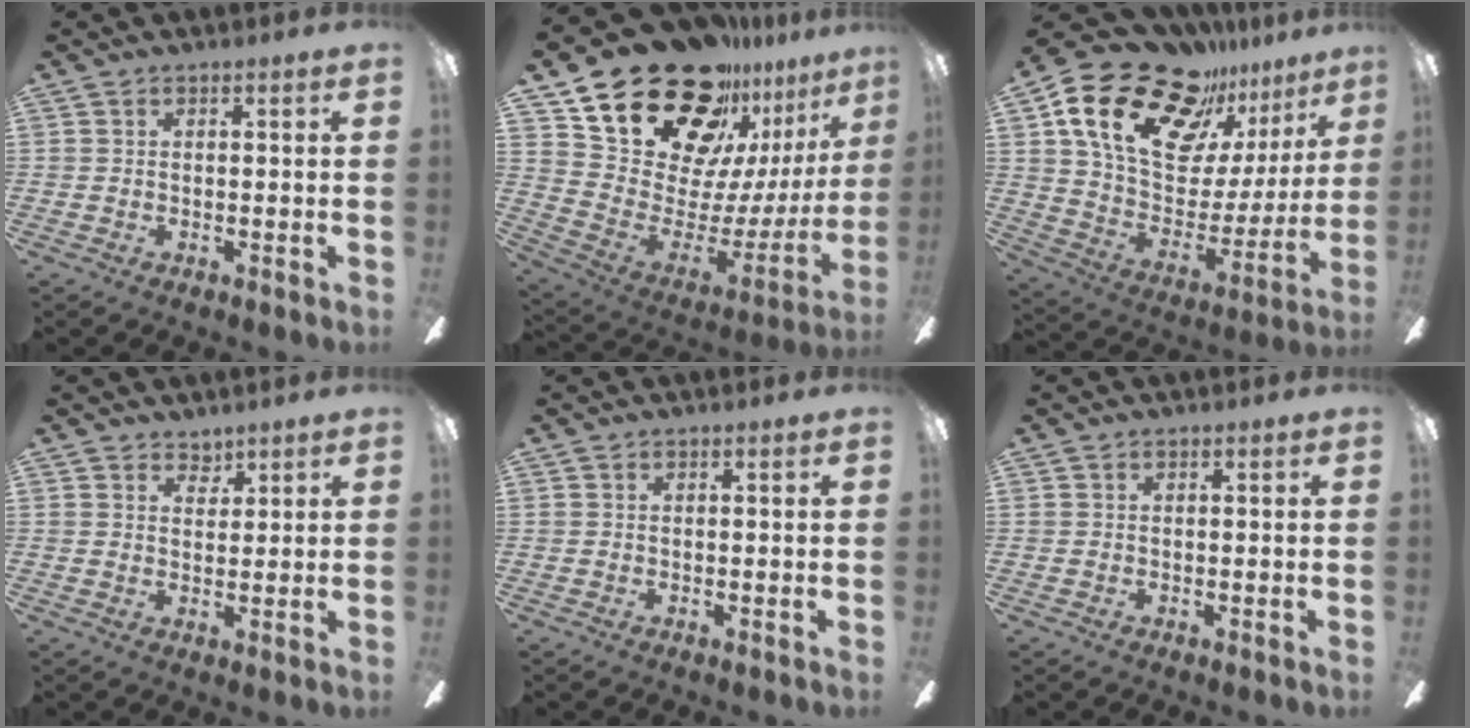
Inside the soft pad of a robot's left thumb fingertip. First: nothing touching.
{"total": 27.2, "force": [20.5, 13.4, 11.9], "torque": [-0.201, -0.134, 0.389]}
{"total": 25.4, "force": [15.9, 14.1, 13.9], "torque": [-0.236, -0.095, 0.292]}
{"total": 3.3, "force": [2.9, 1.6, 0.1], "torque": [0.005, -0.014, 0.051]}
{"total": 0.0}
{"total": 0.0}